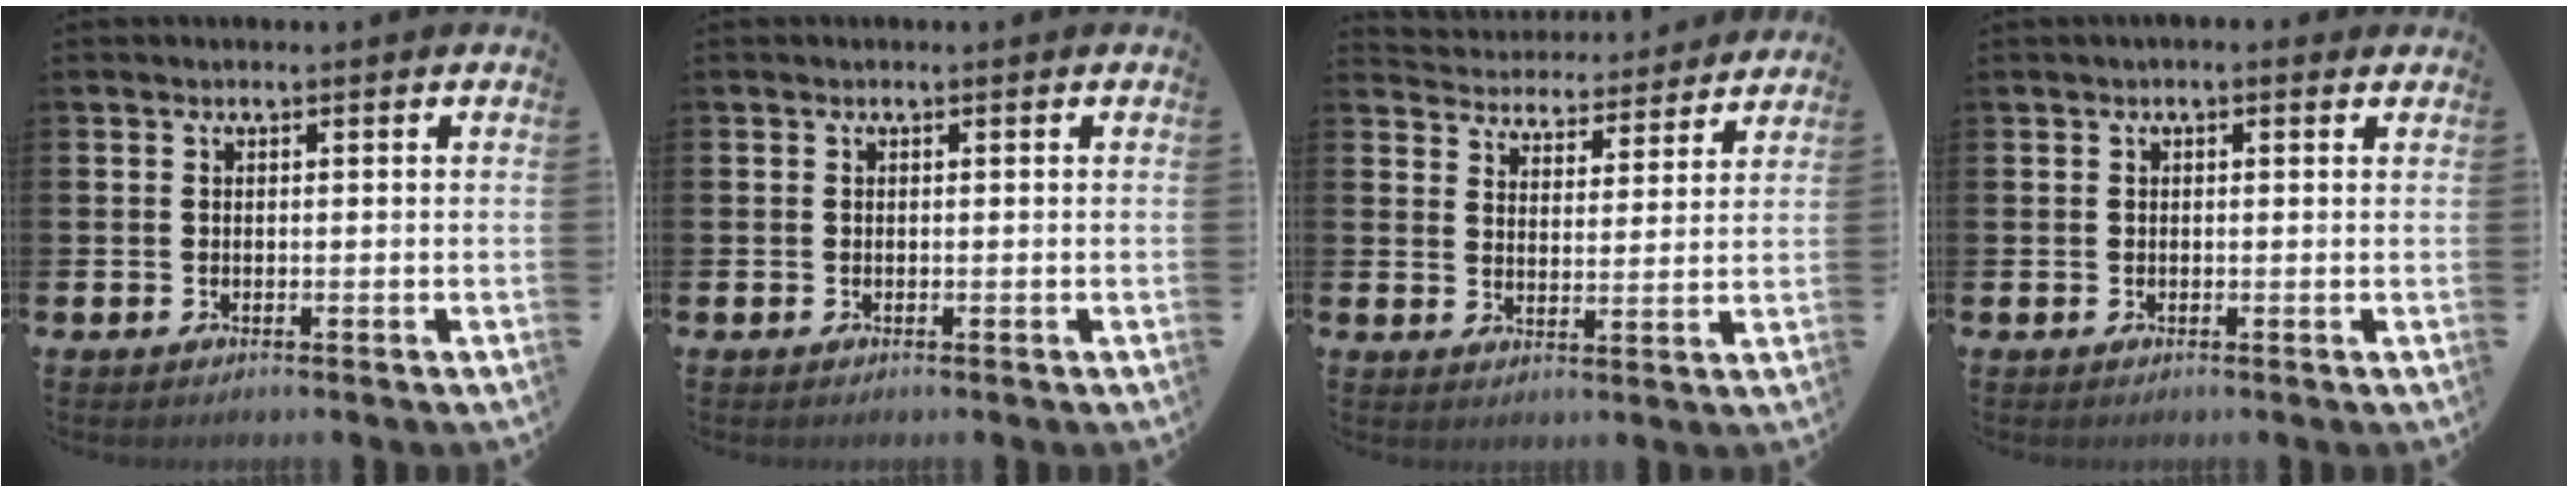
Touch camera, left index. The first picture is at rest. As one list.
[{"total": 0.0}, {"total": 4.6, "force": [4.5, 1.0, -0.4], "torque": [-0.012, -0.045, 0.075]}, {"total": 0.5, "force": [0.3, 0.3, 0.3], "torque": [0.005, 0.001, 0.000]}]